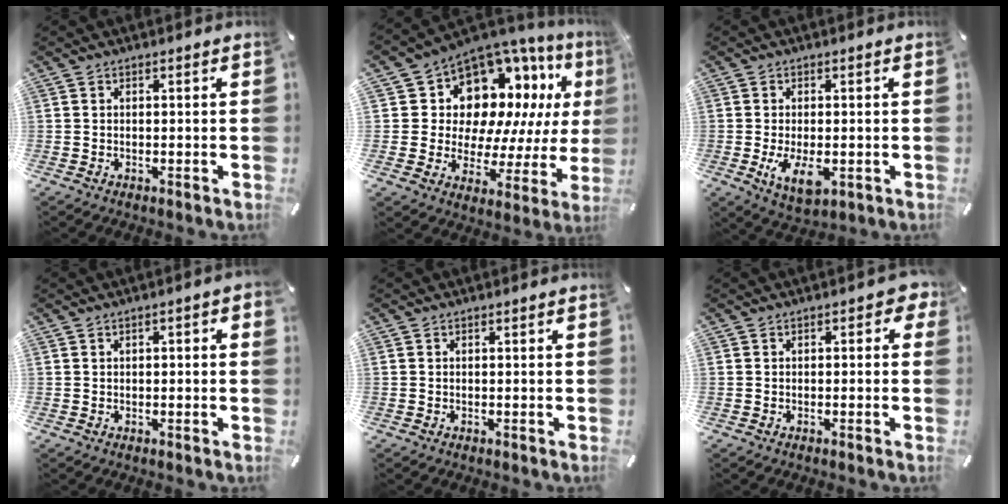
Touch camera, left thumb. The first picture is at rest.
{"total": 14.0, "force": [7.1, 10.7, 5.6], "torque": [-0.083, -0.080, 0.135]}
{"total": 6.8, "force": [-1.4, 3.6, 5.6], "torque": [-0.107, -0.013, -0.026]}
{"total": 1.4, "force": [0.2, 0.6, 1.2], "torque": [-0.022, 0.004, 0.001]}
{"total": 0.0}
{"total": 1.8, "force": [-0.2, 1.3, 1.3], "torque": [-0.017, 0.004, -0.006]}